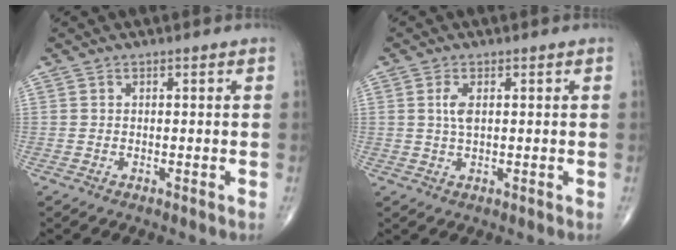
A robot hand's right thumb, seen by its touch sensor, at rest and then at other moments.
{"total": 2.7, "force": [0.6, 1.1, 2.4], "torque": [-0.050, 0.000, 0.012]}